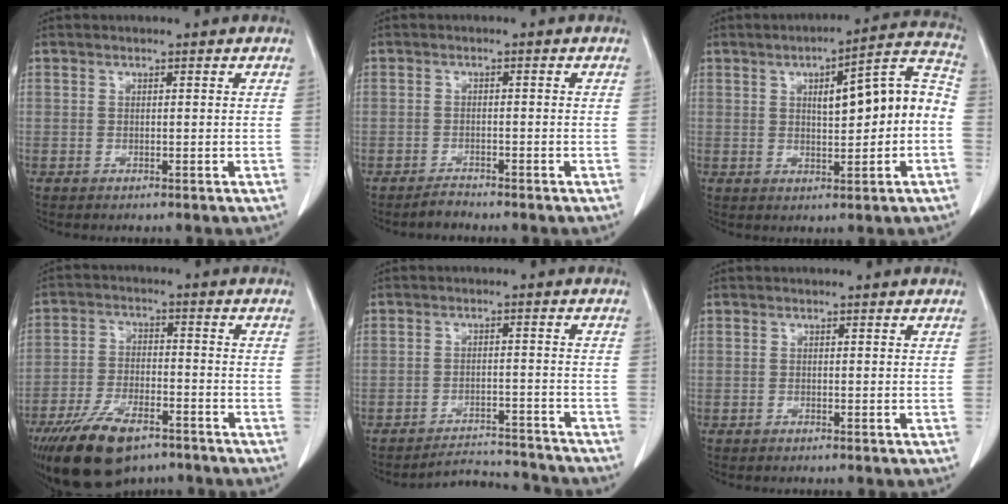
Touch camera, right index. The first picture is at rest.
{"total": 1.5, "force": [-1.5, 0.3, 0.0], "torque": [0.003, -0.002, -0.026]}
{"total": 12.0, "force": [0.2, 2.4, 11.7], "torque": [-0.158, 0.039, 0.006]}
{"total": 13.2, "force": [-9.1, 5.2, 8.1], "torque": [-0.153, -0.012, -0.157]}
{"total": 7.0, "force": [-6.9, 0.8, -0.9], "torque": [0.014, 0.016, -0.101]}
{"total": 0.0}